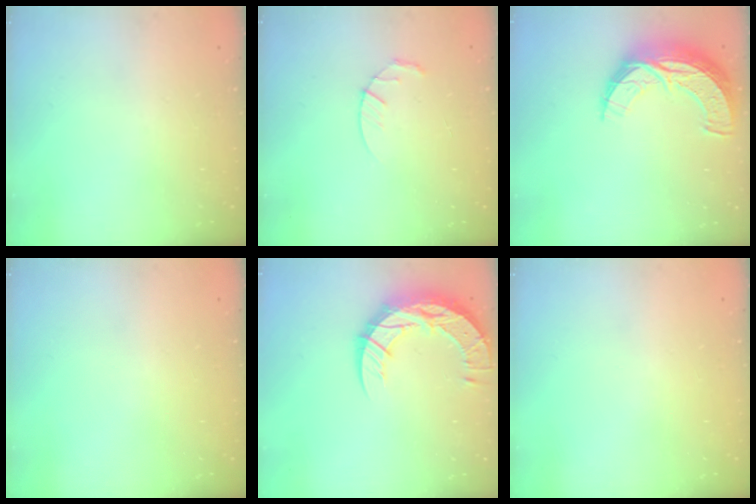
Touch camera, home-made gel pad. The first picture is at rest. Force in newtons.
{"total": 3.6, "press": 3.6, "slide": 0.5}
{"total": 12.8, "press": 12.7, "slide": 1.0}
{"total": 0.0}
{"total": 15.7, "press": 15.6, "slide": 1.2}
{"total": 0.0}